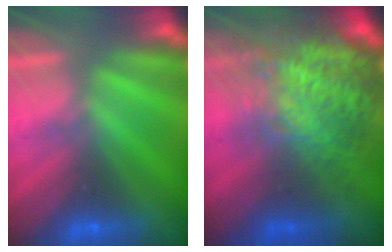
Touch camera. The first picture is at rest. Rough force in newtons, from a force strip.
{"total": 10.7}